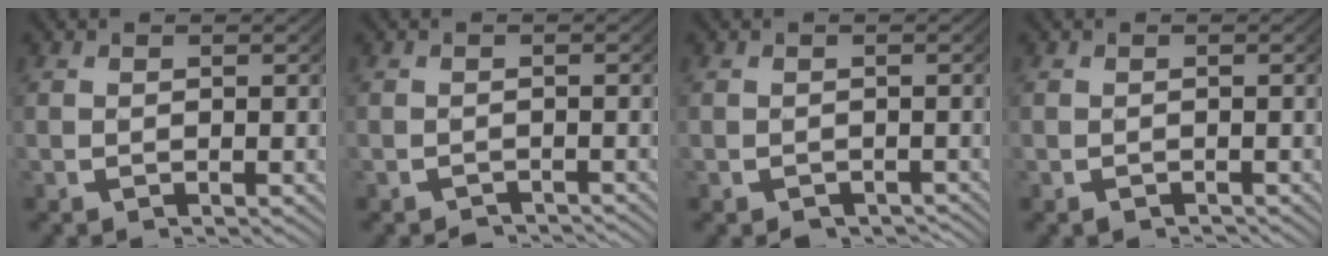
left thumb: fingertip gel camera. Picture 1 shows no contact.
{"total": 1.8, "force": [-1.7, 0.3, 0.2], "torque": [0.001, -0.008, -0.027]}
{"total": 2.0, "force": [-1.8, 0.8, 0.4], "torque": [0.005, -0.008, -0.025]}
{"total": 0.8, "force": [-0.7, 0.3, 0.2], "torque": [-0.002, -0.004, -0.011]}